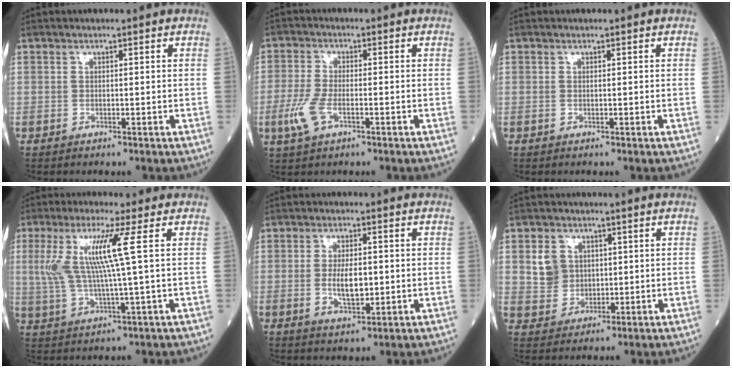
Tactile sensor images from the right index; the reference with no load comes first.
{"total": 5.3, "force": [-2.0, 2.0, 4.5], "torque": [-0.113, -0.009, -0.039]}
{"total": 0.0}
{"total": 9.3, "force": [2.3, -0.7, 9.0], "torque": [-0.198, 0.005, 0.046]}
{"total": 5.4, "force": [-0.3, 2.0, 5.0], "torque": [-0.089, -0.006, -0.002]}
{"total": 4.9, "force": [1.1, 4.5, 1.5], "torque": [-0.031, 0.019, 0.025]}